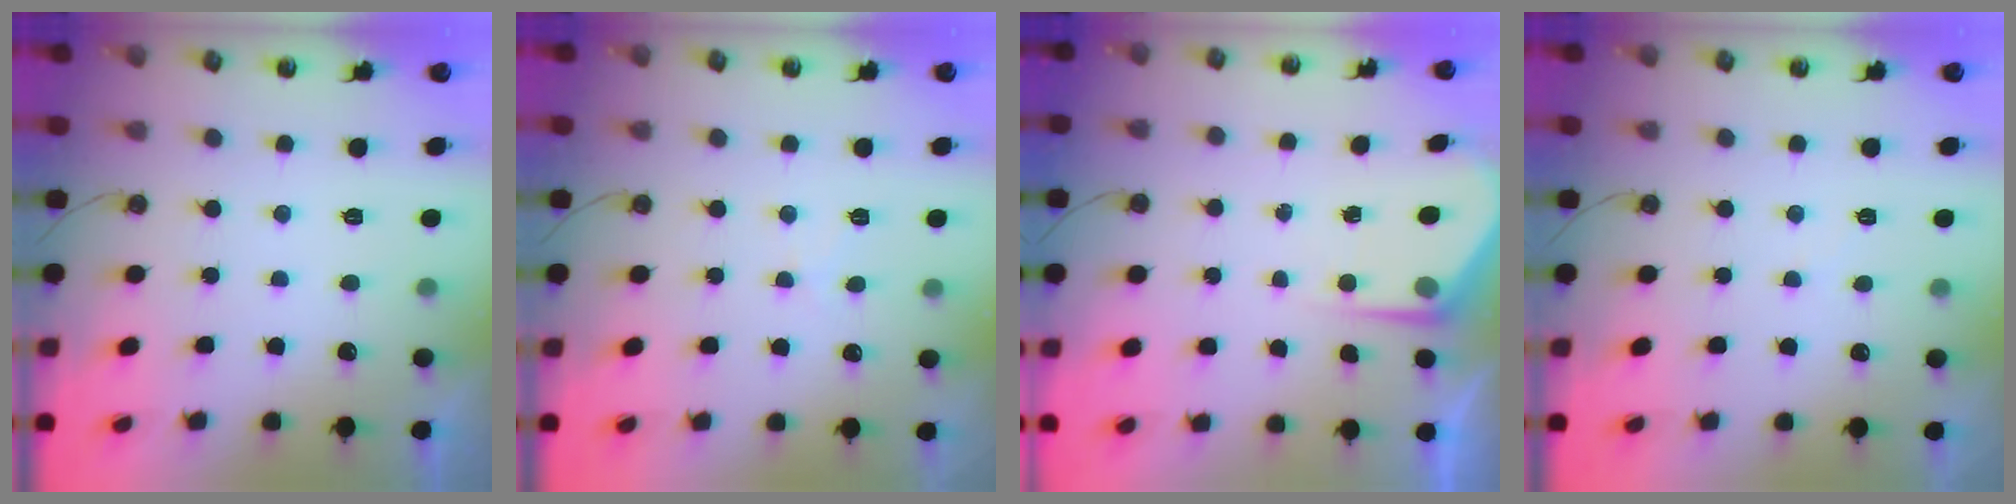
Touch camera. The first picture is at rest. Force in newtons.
{"total": 6.5, "press": 6.4, "slide": 0.7}
{"total": 4.3, "press": 4.2, "slide": 0.5}
{"total": 3.4, "press": 3.4, "slide": 0.7}